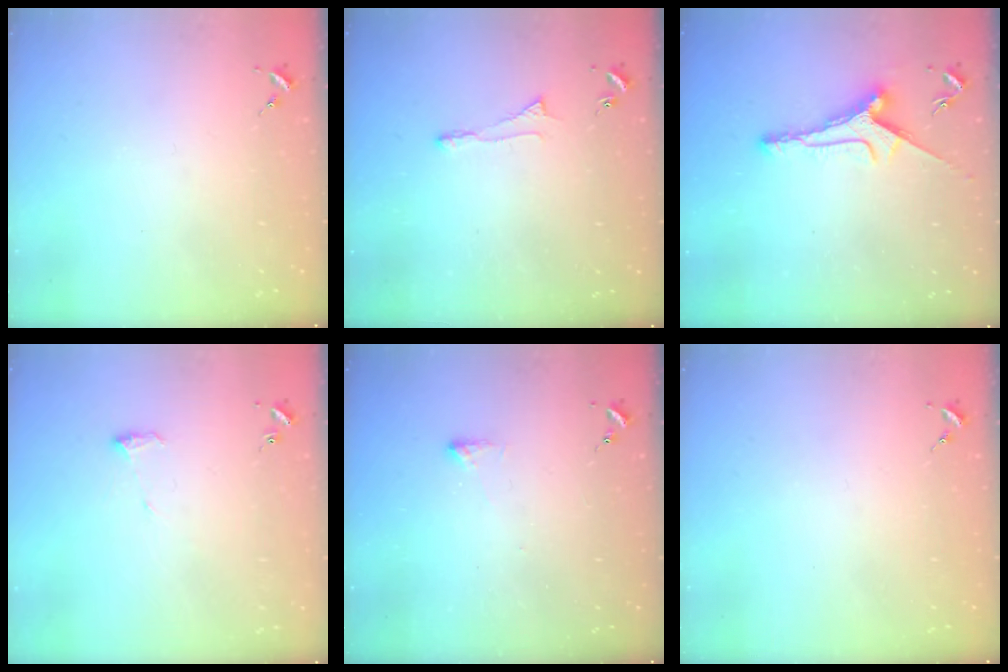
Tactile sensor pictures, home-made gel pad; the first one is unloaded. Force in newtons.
{"total": 3.4, "press": 3.3, "slide": 0.7}
{"total": 8.5, "press": 8.5, "slide": 0.5}
{"total": 6.1, "press": 6.0, "slide": 0.9}
{"total": 2.5, "press": 2.4, "slide": 0.5}
{"total": 0.0}